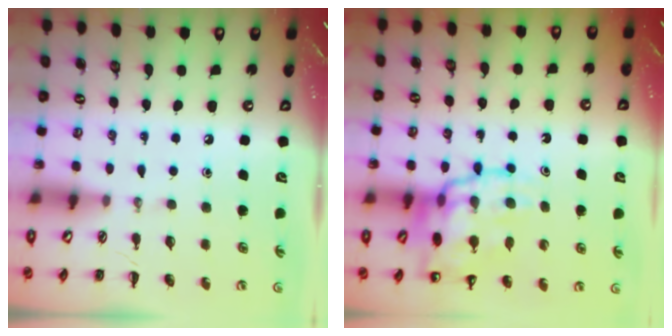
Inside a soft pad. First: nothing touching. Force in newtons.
{"total": 21.4, "press": 21.0, "slide": 4.0}